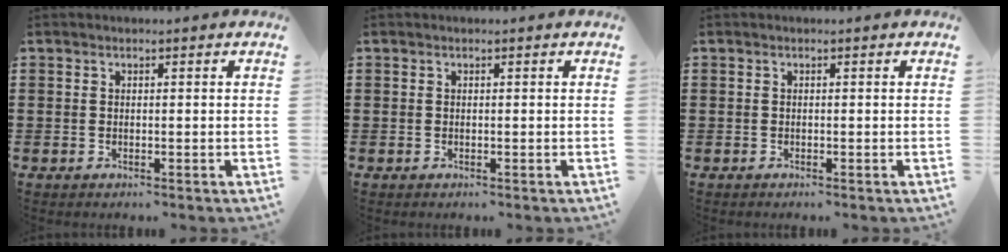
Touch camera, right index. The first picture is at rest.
{"total": 0.0}
{"total": 0.0}